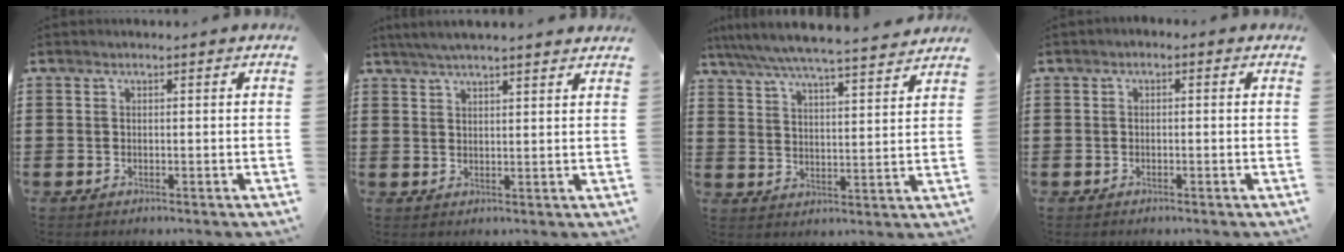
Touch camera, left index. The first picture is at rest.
{"total": 3.5, "force": [3.2, -0.2, 1.4], "torque": [-0.036, -0.003, 0.059]}
{"total": 5.8, "force": [5.4, -0.3, 2.2], "torque": [-0.065, -0.036, 0.089]}
{"total": 0.8, "force": [-0.7, 0.3, 0.2], "torque": [-0.008, -0.001, -0.014]}